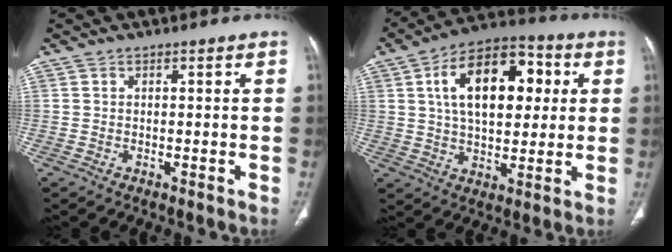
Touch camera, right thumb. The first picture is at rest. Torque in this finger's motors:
{"motor_torque": [-0.26, 2.83, 1.10, 0.43, 0.44]}